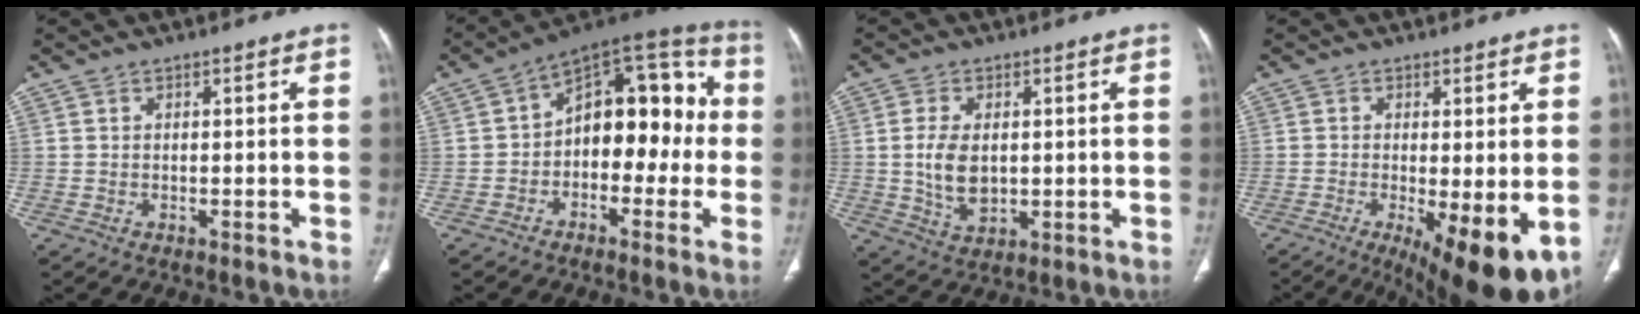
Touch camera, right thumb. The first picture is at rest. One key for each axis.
{"total": 15.8, "fx": -0.9, "fy": 9.8, "fz": 12.4, "tx": -0.116, "ty": 0.055, "tz": -0.030}
{"total": 7.7, "fx": 0.4, "fy": 4.7, "fz": 6.1, "tx": -0.114, "ty": -0.009, "tz": 0.017}
{"total": 12.7, "fx": -3.8, "fy": 4.0, "fz": 11.5, "tx": -0.156, "ty": -0.024, "tz": -0.046}